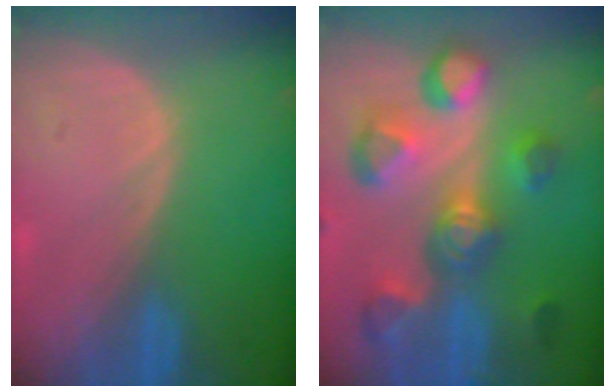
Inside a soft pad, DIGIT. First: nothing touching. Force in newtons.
{"total": 11.0, "press": 9.9, "slide": 4.9}